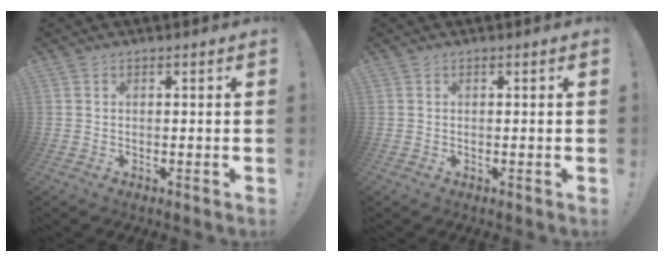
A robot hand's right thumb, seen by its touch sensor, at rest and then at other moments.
{"total": 0.0}